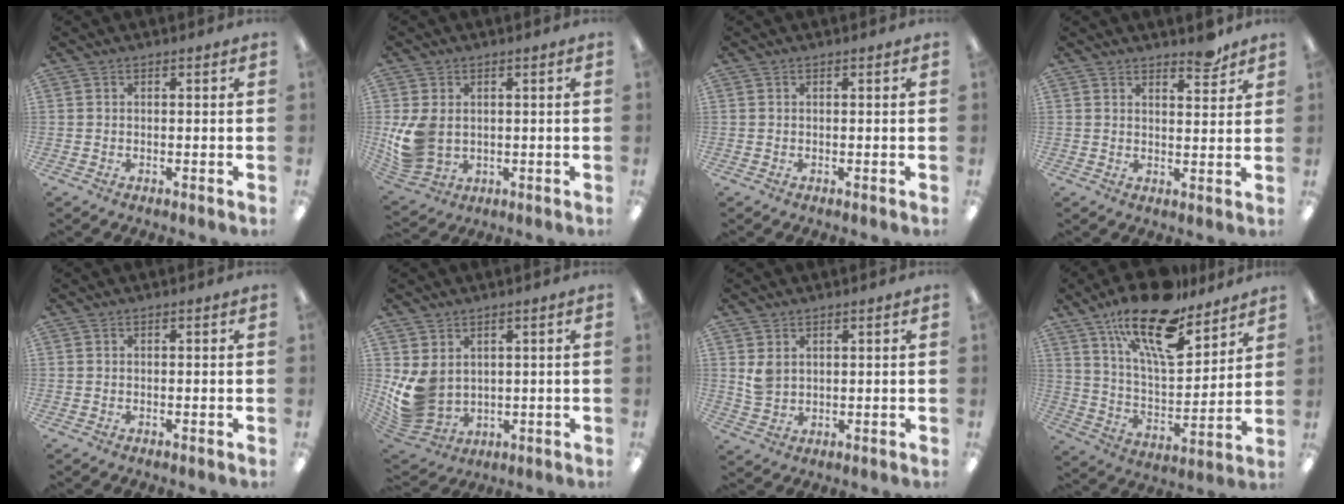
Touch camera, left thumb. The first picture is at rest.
{"total": 9.2, "force": [0.3, 7.2, 5.8], "torque": [-0.134, 0.005, 0.011]}
{"total": 0.0}
{"total": 4.9, "force": [4.3, 1.5, 1.9], "torque": [-0.005, -0.031, 0.070]}
{"total": 0.0}
{"total": 9.6, "force": [1.2, 7.9, 5.3], "torque": [-0.133, -0.017, 0.029]}
{"total": 4.0, "force": [1.8, 2.9, 2.1], "torque": [-0.035, -0.001, 0.034]}
{"total": 21.5, "force": [15.0, 8.0, 13.1], "torque": [-0.219, -0.089, 0.257]}